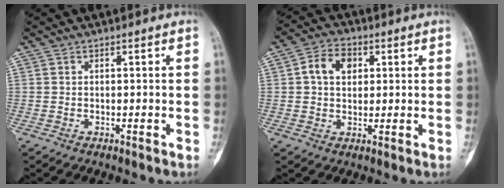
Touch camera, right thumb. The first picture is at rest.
{"total": 6.8, "force": [1.5, 5.0, 4.3], "torque": [-0.060, 0.009, 0.021]}